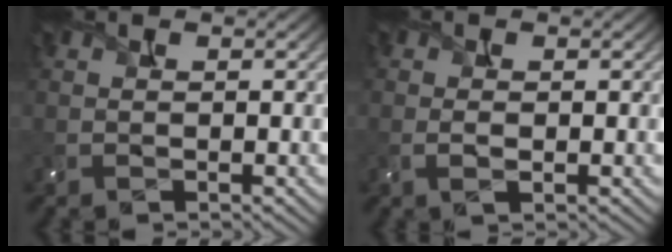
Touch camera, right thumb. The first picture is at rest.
{"total": 1.2, "force": [-0.2, 0.5, 1.1], "torque": [-0.028, -0.002, -0.004]}